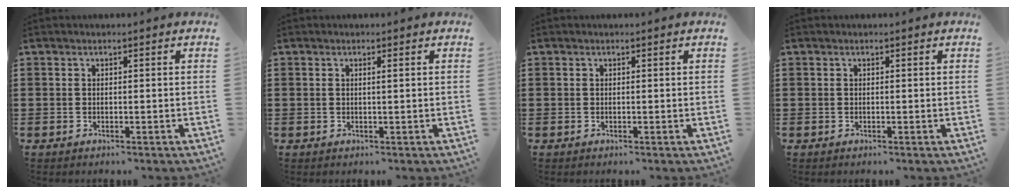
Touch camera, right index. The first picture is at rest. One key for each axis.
{"total": 0.7, "fx": 0.2, "fy": 0.0, "fz": 0.6, "tx": -0.012, "ty": -0.002, "tz": 0.003}
{"total": 0.0}
{"total": 0.0}